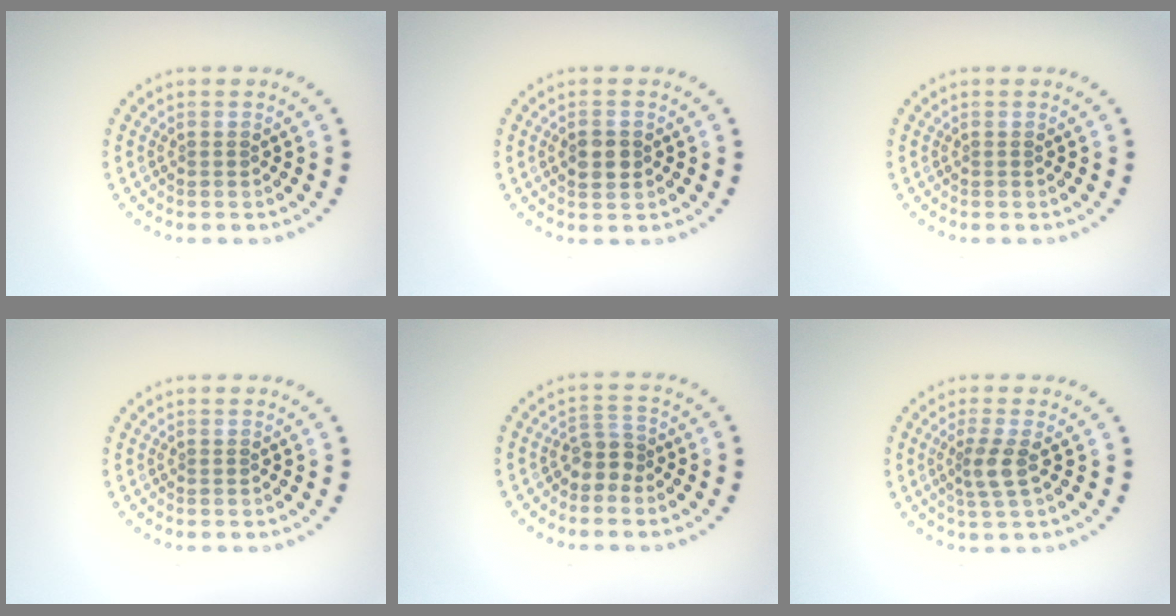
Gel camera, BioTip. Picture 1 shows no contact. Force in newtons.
{"total": 2.5, "press": 2.5, "slide": 0.1}
{"total": 0.0}
{"total": 0.0}
{"total": 2.1, "press": 1.6, "slide": 1.4}
{"total": 2.3, "press": 1.8, "slide": 1.5}